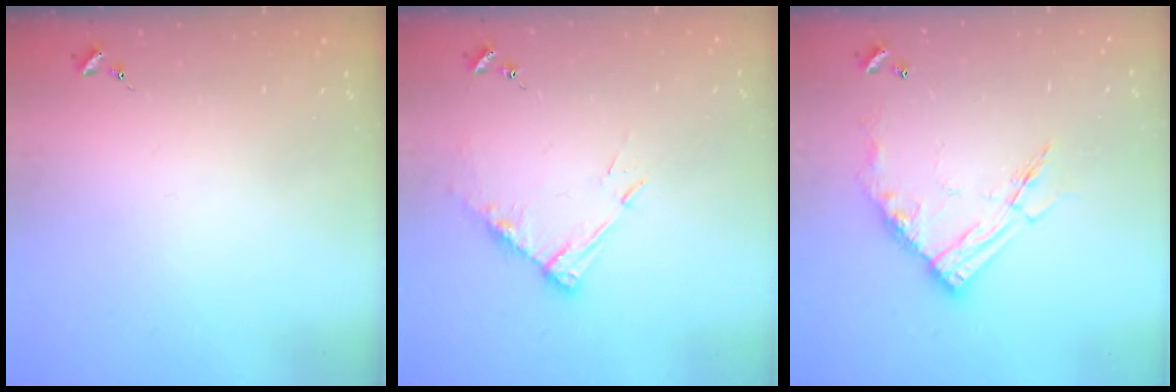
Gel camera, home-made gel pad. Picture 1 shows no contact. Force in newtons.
{"total": 9.1, "press": 9.1, "slide": 0.7}
{"total": 15.2, "press": 15.1, "slide": 1.7}